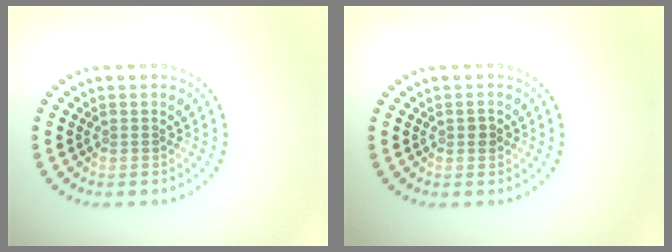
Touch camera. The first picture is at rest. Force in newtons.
{"total": 1.0, "press": 1.0, "slide": 0.1}